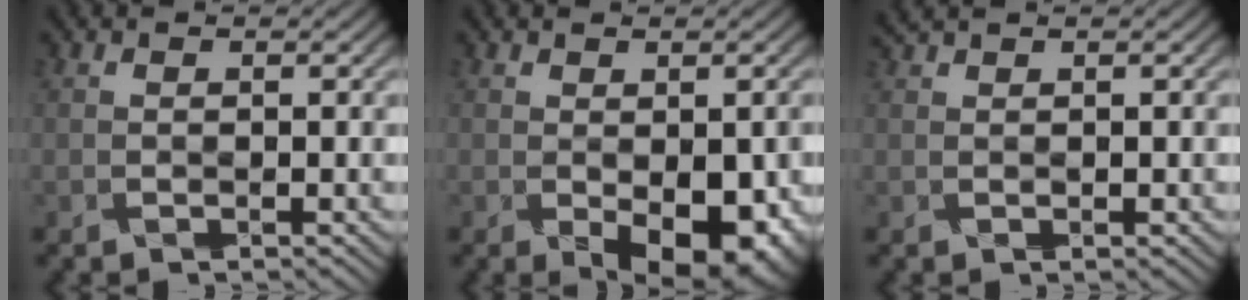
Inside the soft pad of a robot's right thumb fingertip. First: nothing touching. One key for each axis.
{"total": 9.7, "fx": -3.2, "fy": 5.0, "fz": 7.7, "tx": -0.097, "ty": -0.025, "tz": -0.015}
{"total": 1.6, "fx": 1.3, "fy": 0.2, "fz": 0.9, "tx": -0.023, "ty": 0.005, "tz": 0.029}